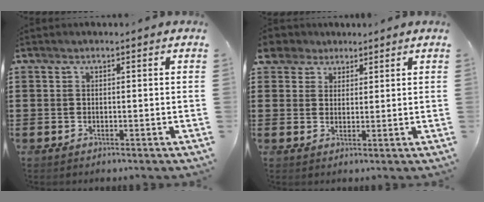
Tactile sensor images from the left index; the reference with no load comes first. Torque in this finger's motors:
{"motor_torque": [0.69, -0.34, 0.04, 0.01]}